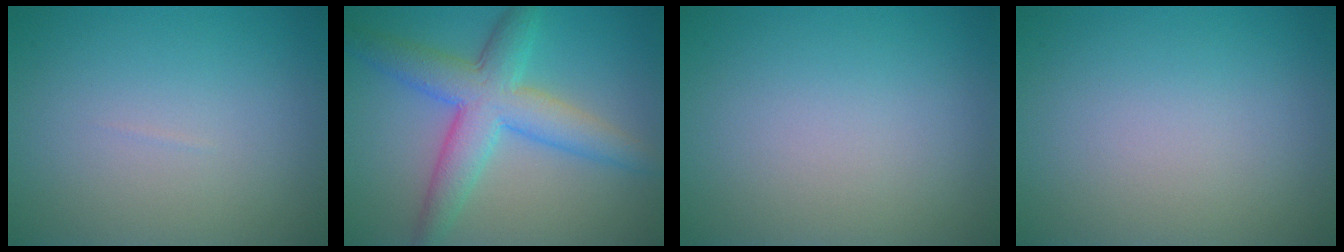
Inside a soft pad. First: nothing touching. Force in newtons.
{"total": 6.6, "press": 6.6, "slide": 0.1}
{"total": 0.0}
{"total": 0.0}